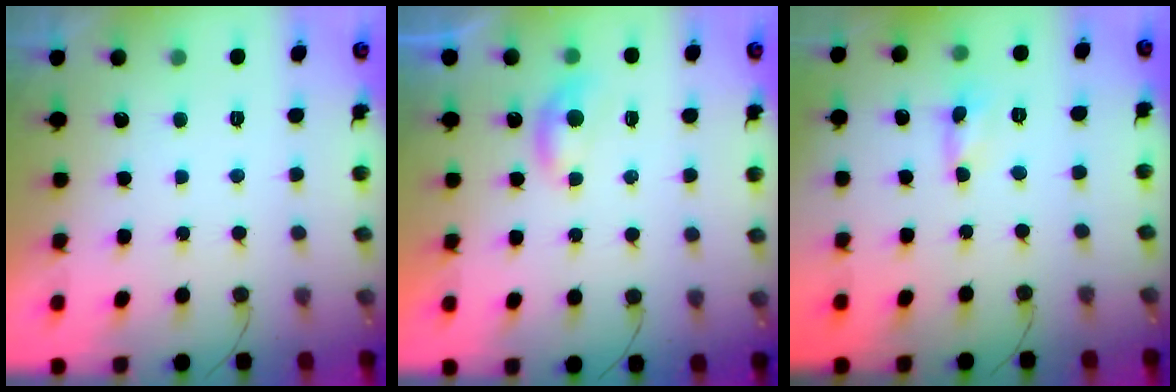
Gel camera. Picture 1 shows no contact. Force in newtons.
{"total": 5.6, "press": 5.6, "slide": 0.7}
{"total": 0.0}